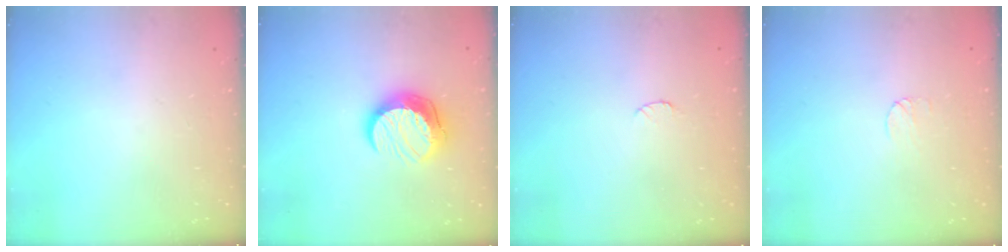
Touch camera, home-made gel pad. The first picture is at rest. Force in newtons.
{"total": 11.8, "press": 11.8, "slide": 1.0}
{"total": 4.8, "press": 4.7, "slide": 0.6}
{"total": 4.9, "press": 4.8, "slide": 0.4}